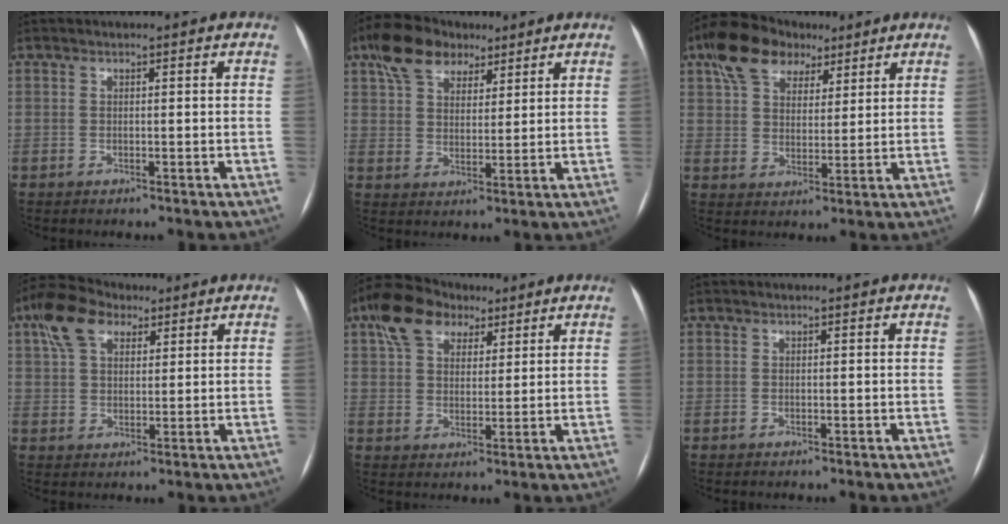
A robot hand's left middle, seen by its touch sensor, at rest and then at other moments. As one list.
[{"total": 9.4, "force": [6.1, 5.5, 4.6], "torque": [-0.089, 0.031, 0.110]}, {"total": 10.8, "force": [6.7, 6.4, 5.5], "torque": [-0.107, 0.035, 0.117]}, {"total": 8.8, "force": [4.8, 5.1, 5.3], "torque": [-0.119, 0.035, 0.087]}, {"total": 9.9, "force": [5.8, 6.1, 5.2], "torque": [-0.107, 0.036, 0.102]}, {"total": 0.0}]